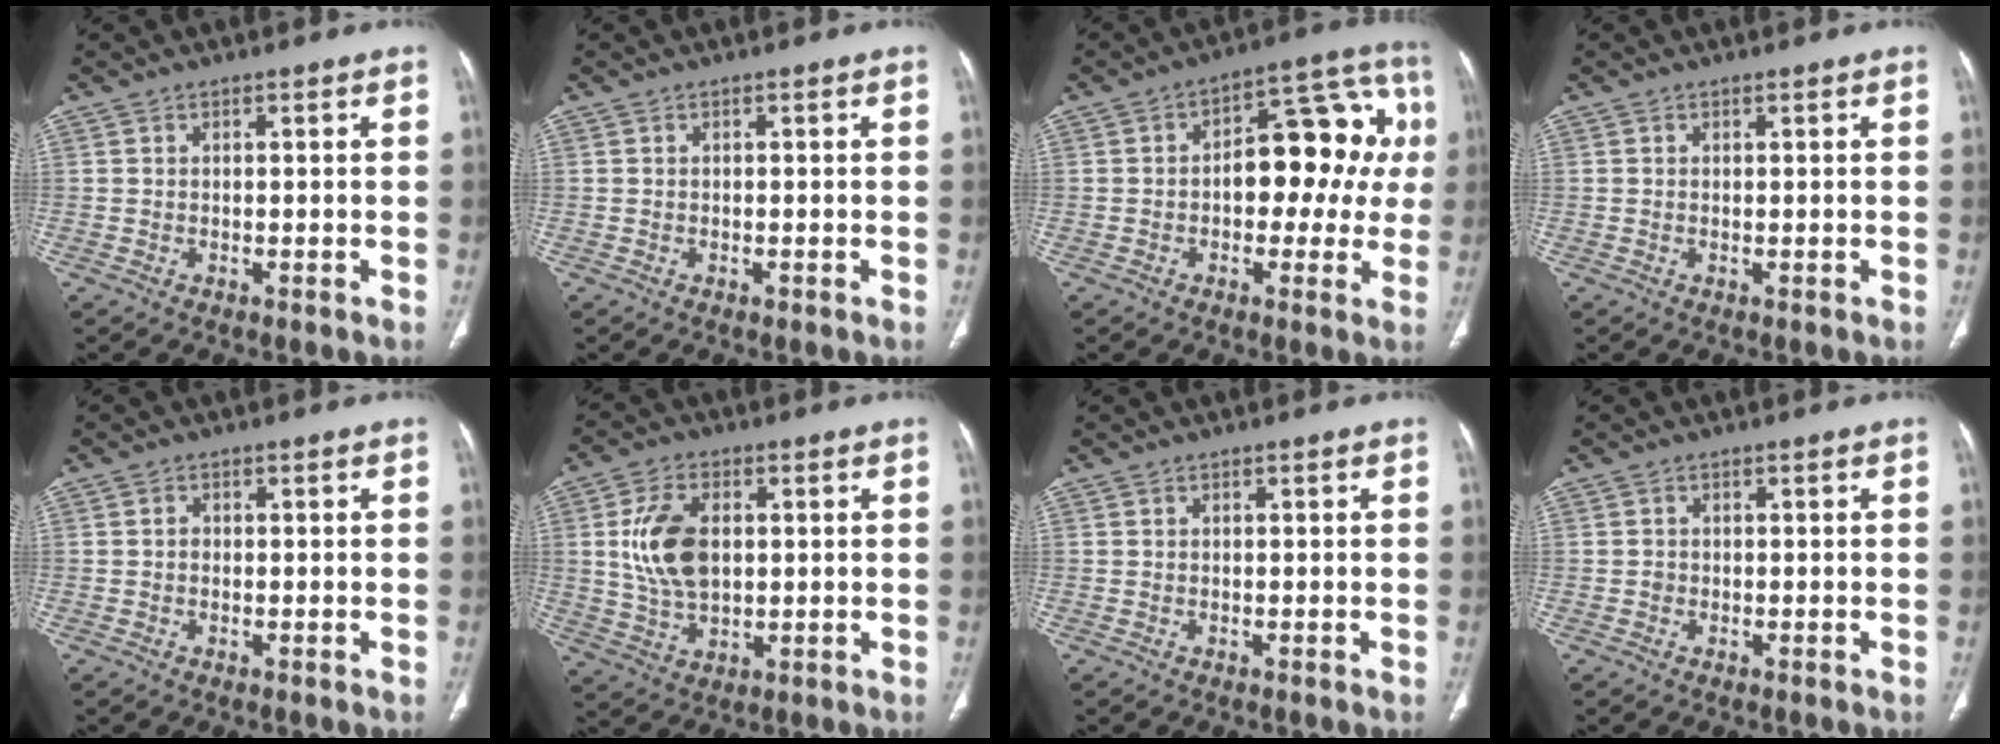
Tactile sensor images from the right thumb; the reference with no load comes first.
{"total": 0.0}
{"total": 16.1, "force": [0.6, 9.1, 13.4], "torque": [-0.122, 0.049, 0.003]}
{"total": 0.0}
{"total": 0.8, "force": [-0.1, 0.7, 0.4], "torque": [0.000, 0.003, -0.004]}
{"total": 11.1, "force": [1.7, 6.8, 8.6], "torque": [-0.162, -0.004, 0.038]}
{"total": 0.0}
{"total": 0.7, "force": [-0.2, 0.6, 0.2], "torque": [0.000, 0.003, -0.005]}